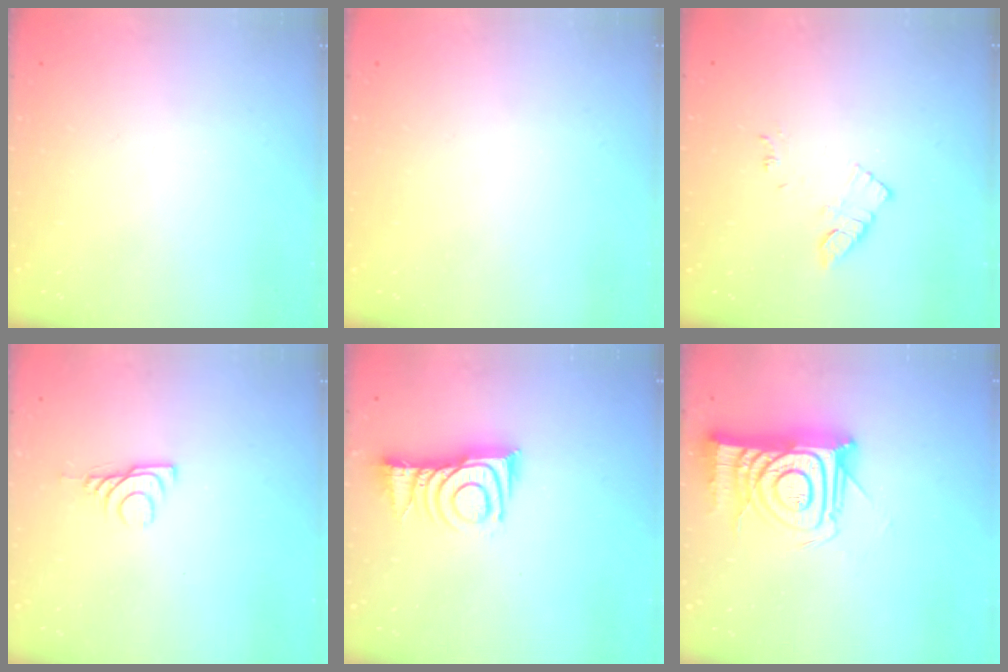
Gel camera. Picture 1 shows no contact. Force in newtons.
{"total": 0.0}
{"total": 8.3, "press": 8.3, "slide": 0.6}
{"total": 6.3, "press": 6.3, "slide": 0.9}
{"total": 11.4, "press": 11.4, "slide": 0.6}
{"total": 16.2, "press": 16.2, "slide": 1.1}